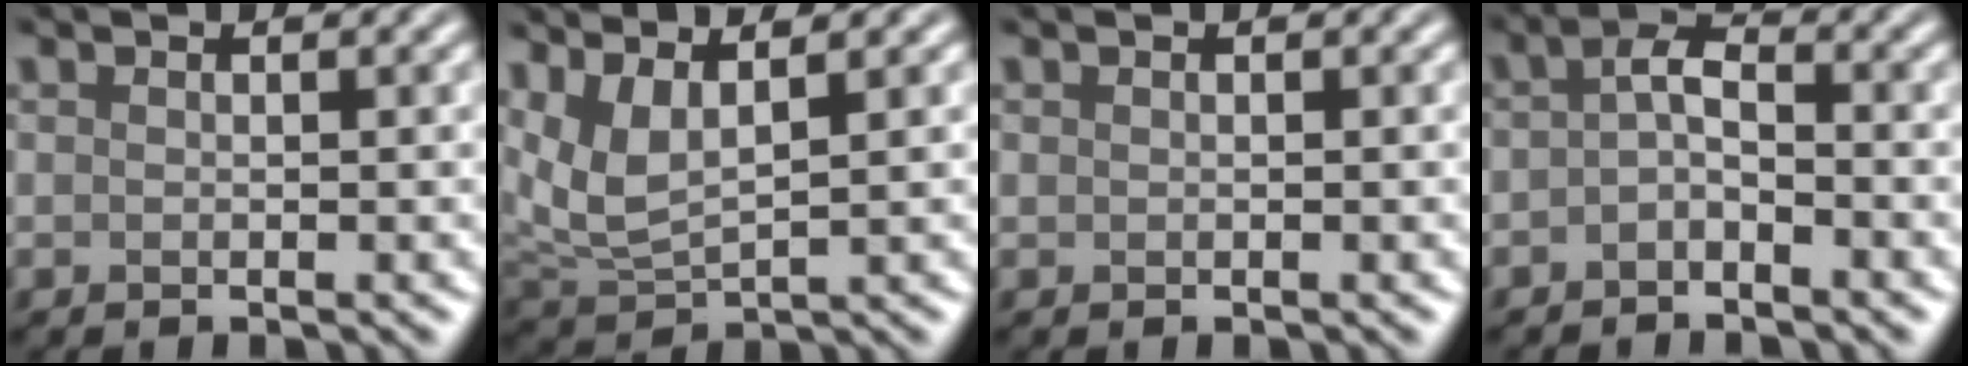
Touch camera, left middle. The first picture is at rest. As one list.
[{"total": 4.4, "force": [2.2, 1.5, 3.5], "torque": [-0.090, -0.003, 0.054]}, {"total": 0.0}, {"total": 2.2, "force": [-1.2, 0.9, 1.7], "torque": [-0.034, 0.005, -0.028]}]